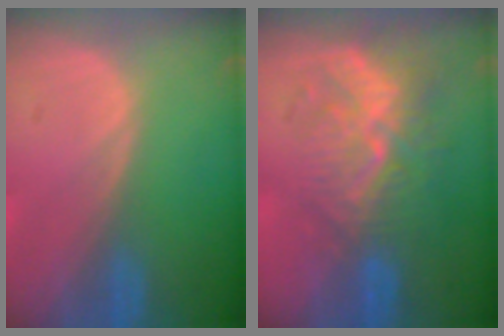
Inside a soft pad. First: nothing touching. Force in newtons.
{"total": 10.1, "press": 8.8, "slide": 4.9}